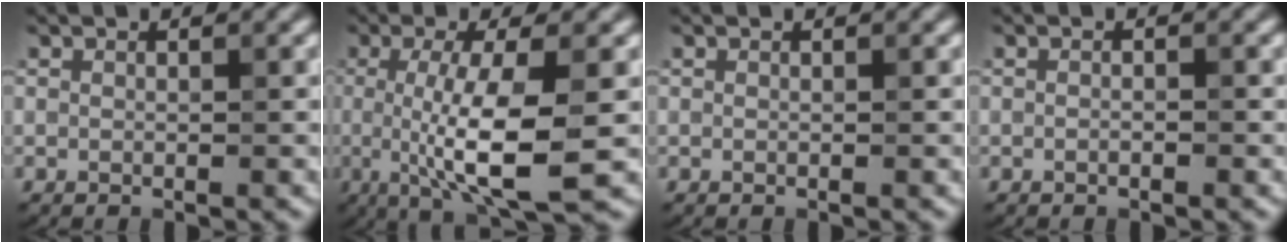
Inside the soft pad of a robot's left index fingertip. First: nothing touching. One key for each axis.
{"total": 7.9, "fx": -0.8, "fy": 2.0, "fz": 7.6, "tx": -0.131, "ty": -0.015, "tz": -0.010}
{"total": 0.0}
{"total": 0.6, "fx": -0.2, "fy": 0.2, "fz": 0.5, "tx": -0.009, "ty": -0.005, "tz": -0.006}